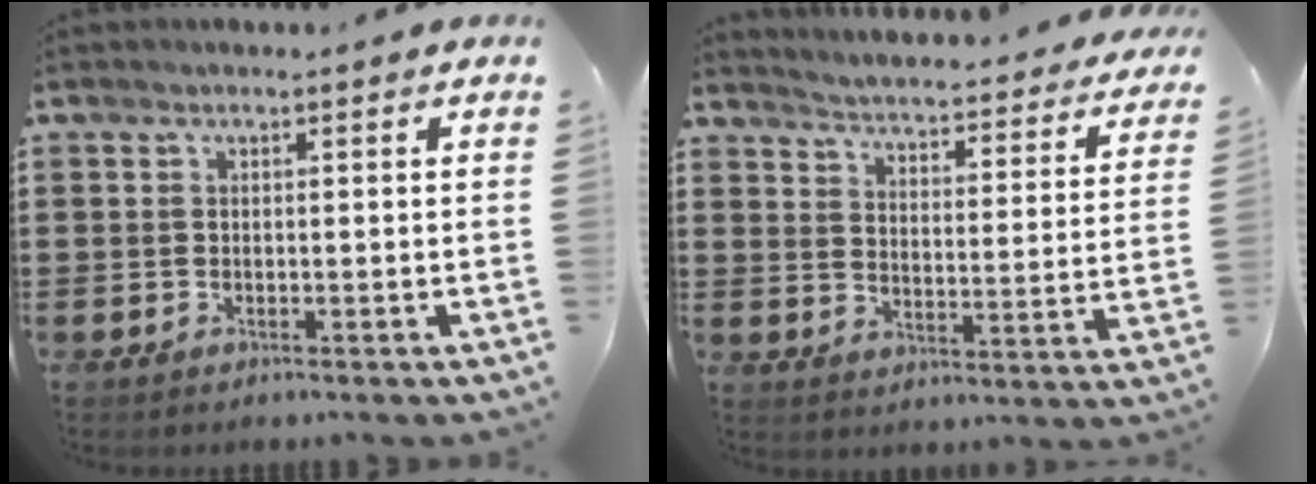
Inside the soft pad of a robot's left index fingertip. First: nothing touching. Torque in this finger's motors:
{"motor_torque": [2.14, 0.00, 0.20, 0.05]}